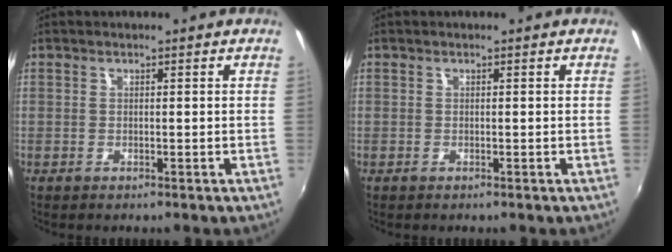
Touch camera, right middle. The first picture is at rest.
{"total": 0.0}